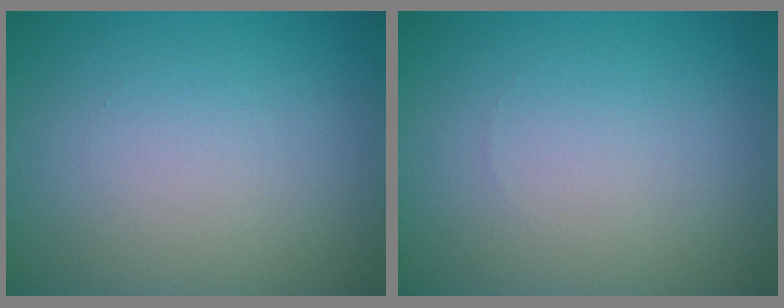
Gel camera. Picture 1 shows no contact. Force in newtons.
{"total": 0.0}